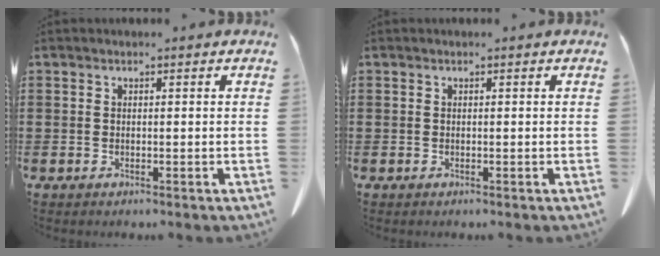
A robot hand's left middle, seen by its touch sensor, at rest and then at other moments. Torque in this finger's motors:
{"motor_torque": [-0.28, -0.08, -0.01, 0.00]}